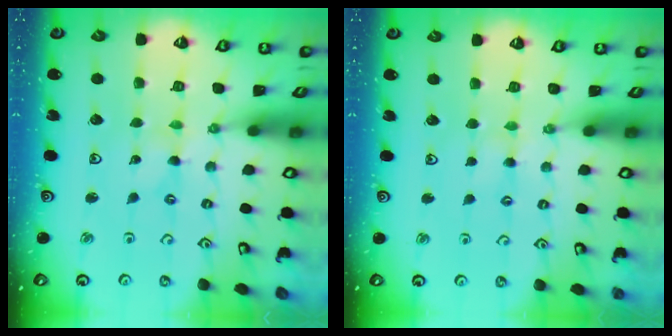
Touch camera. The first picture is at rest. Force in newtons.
{"total": 1.9, "press": 1.9, "slide": 0.2}